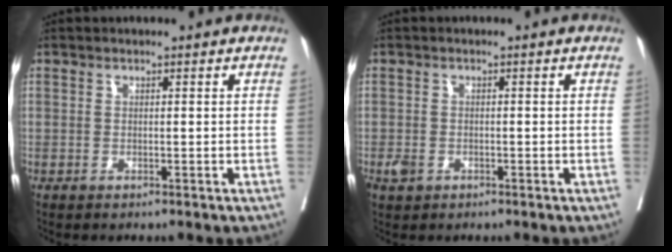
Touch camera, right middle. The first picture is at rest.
{"total": 1.8, "force": [-0.9, 1.3, 0.8], "torque": [-0.016, 0.003, -0.011]}